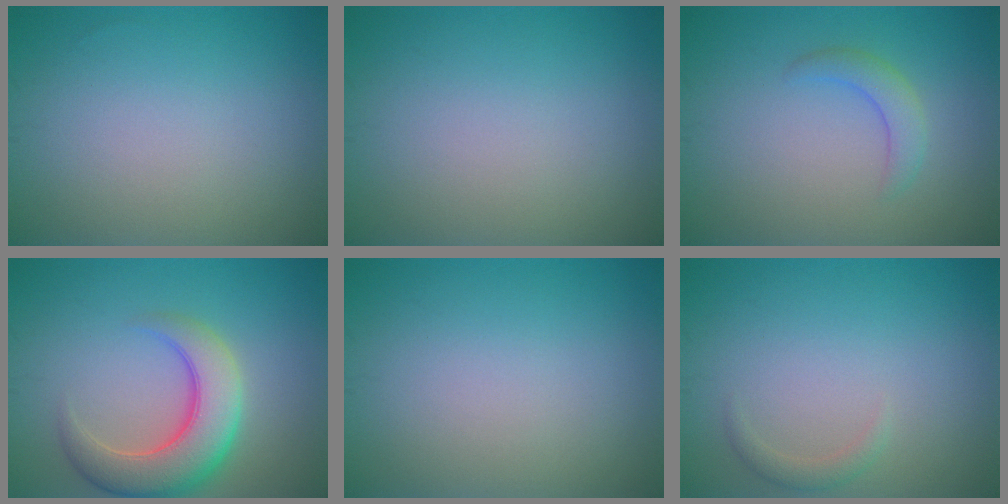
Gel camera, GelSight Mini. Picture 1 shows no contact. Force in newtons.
{"total": 0.0}
{"total": 2.1, "press": 2.1, "slide": 0.2}
{"total": 7.0, "press": 7.0, "slide": 0.5}
{"total": 0.0}
{"total": 1.1, "press": 1.1, "slide": 0.1}